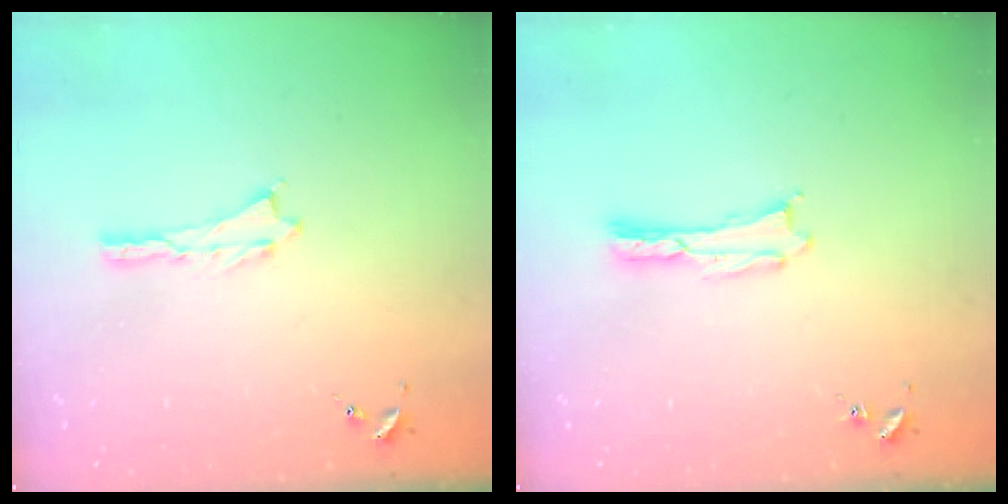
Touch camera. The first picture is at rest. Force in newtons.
{"total": 0.0}